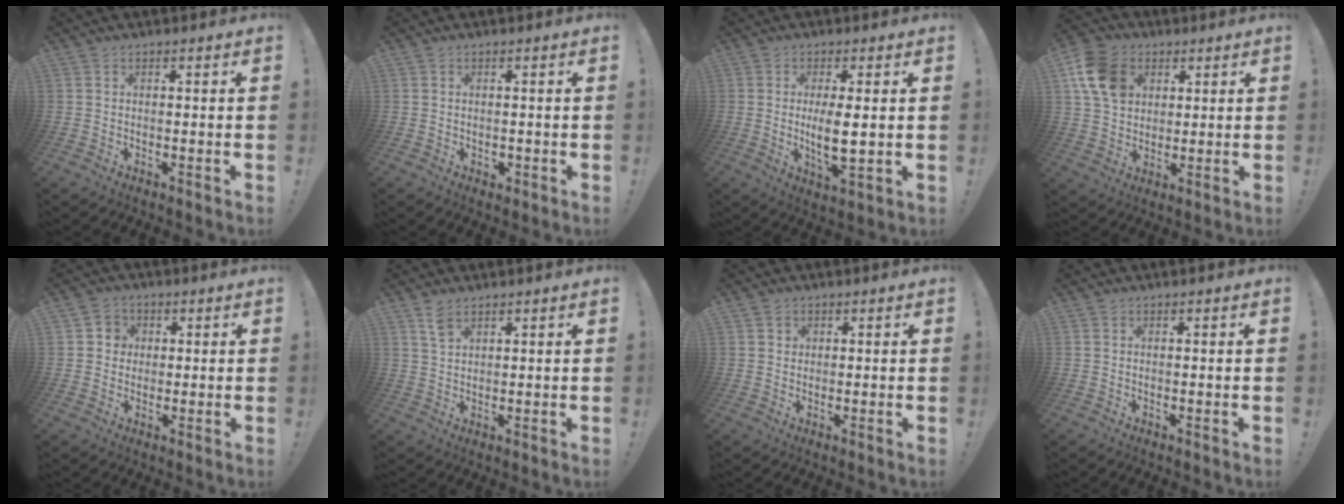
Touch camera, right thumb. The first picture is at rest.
{"total": 1.2, "force": [-0.1, 1.1, 0.3], "torque": [0.002, 0.002, -0.004]}
{"total": 7.9, "force": [0.3, 2.4, 7.5], "torque": [-0.130, -0.019, 0.000]}
{"total": 14.0, "force": [5.0, 10.9, 7.3], "torque": [-0.113, -0.013, 0.101]}
{"total": 4.3, "force": [0.4, 4.2, 0.9], "torque": [-0.012, 0.003, 0.006]}
{"total": 3.9, "force": [2.6, 1.7, 2.5], "torque": [-0.039, -0.012, 0.045]}
{"total": 1.6, "force": [0.7, 1.4, 0.2], "torque": [0.010, -0.007, 0.010]}
{"total": 0.0}